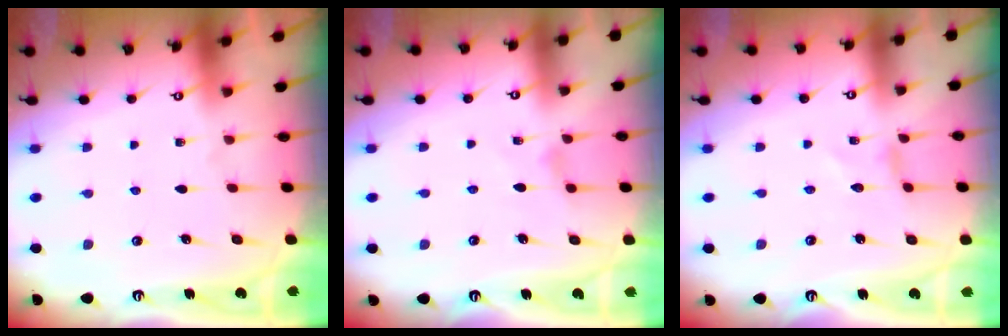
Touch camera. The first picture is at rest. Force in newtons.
{"total": 2.1, "press": 2.1, "slide": 0.4}
{"total": 0.0}